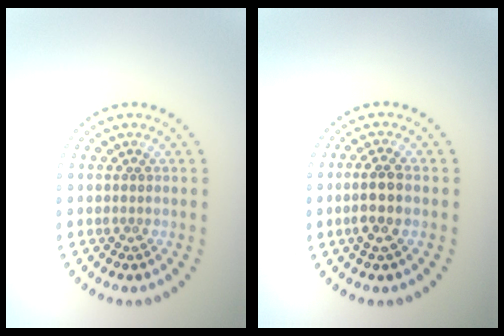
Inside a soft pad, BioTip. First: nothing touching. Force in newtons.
{"total": 2.7, "press": 2.5, "slide": 1.1}